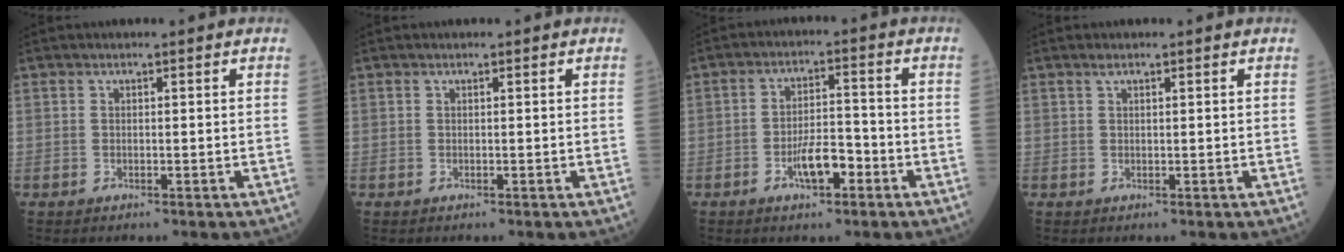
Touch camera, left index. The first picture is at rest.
{"total": 0.0}
{"total": 5.7, "force": [-2.9, 2.1, 4.5], "torque": [-0.087, 0.001, -0.050]}
{"total": 0.9, "force": [0.6, 0.2, 0.6], "torque": [-0.017, 0.007, 0.015]}